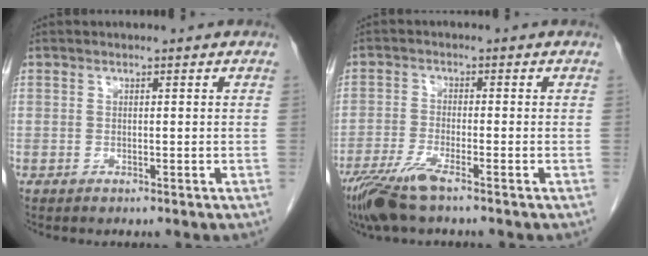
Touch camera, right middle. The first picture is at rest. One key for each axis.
{"total": 6.5, "fx": -4.5, "fy": 0.5, "fz": 4.6, "tx": -0.096, "ty": -0.018, "tz": -0.087}